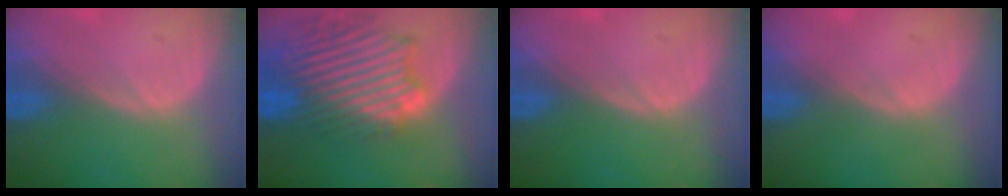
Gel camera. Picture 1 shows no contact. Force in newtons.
{"total": 13.6, "press": 11.7, "slide": 6.8}
{"total": 0.0}
{"total": 0.0}